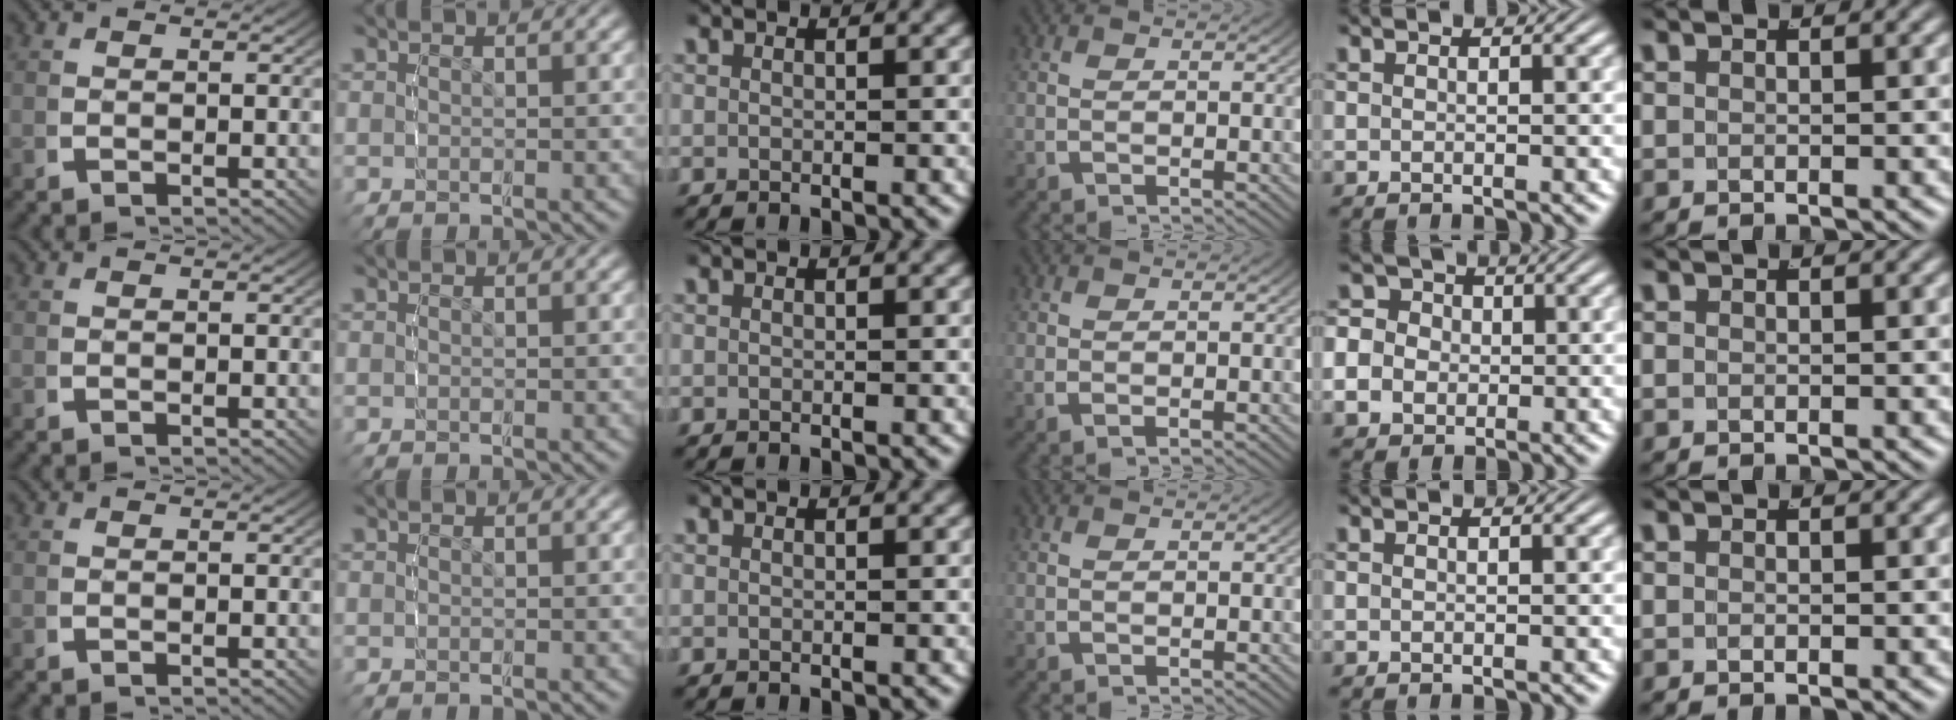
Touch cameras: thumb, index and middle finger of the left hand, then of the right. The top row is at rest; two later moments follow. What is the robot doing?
{"motion": "lift_and_place", "object": "cloth"}